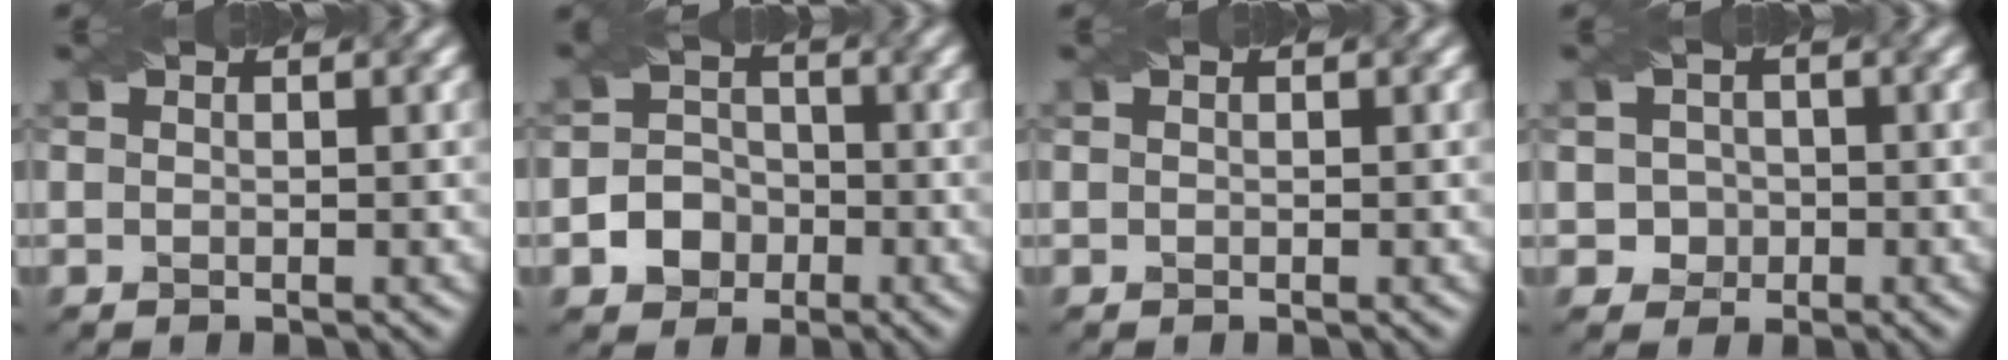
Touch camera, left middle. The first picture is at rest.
{"total": 3.8, "force": [-1.5, 3.3, 1.3], "torque": [-0.001, 0.000, -0.036]}
{"total": 0.0}
{"total": 1.9, "force": [-0.2, 1.9, 0.3], "torque": [0.007, 0.000, 0.001]}